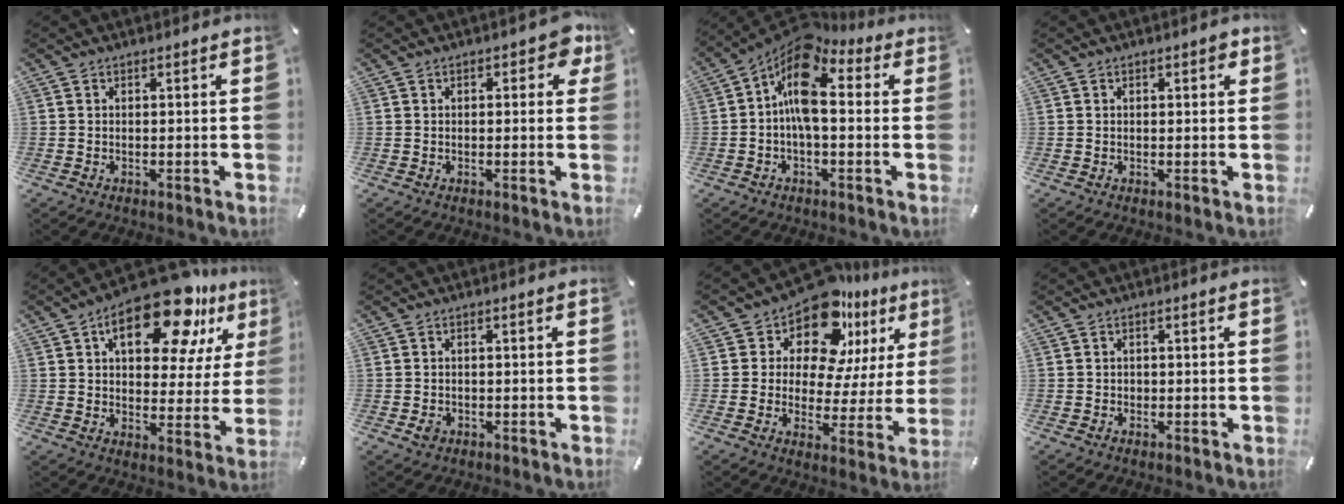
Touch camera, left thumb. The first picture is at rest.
{"total": 4.7, "force": [1.3, 2.5, 3.8], "torque": [-0.044, -0.001, 0.016]}
{"total": 11.8, "force": [2.1, 5.9, 10.1], "torque": [-0.203, -0.033, 0.033]}
{"total": 1.7, "force": [0.5, 0.9, 1.3], "torque": [-0.011, 0.000, 0.004]}
{"total": 20.1, "force": [11.6, 9.5, 13.4], "torque": [-0.190, -0.061, 0.188]}
{"total": 2.2, "force": [-0.7, 1.6, 1.2], "torque": [-0.029, 0.000, -0.015]}
{"total": 15.2, "force": [11.6, 7.3, 6.6], "torque": [-0.126, -0.095, 0.203]}
{"total": 0.9, "force": [-0.2, 0.8, 0.3], "torque": [-0.007, 0.004, -0.005]}